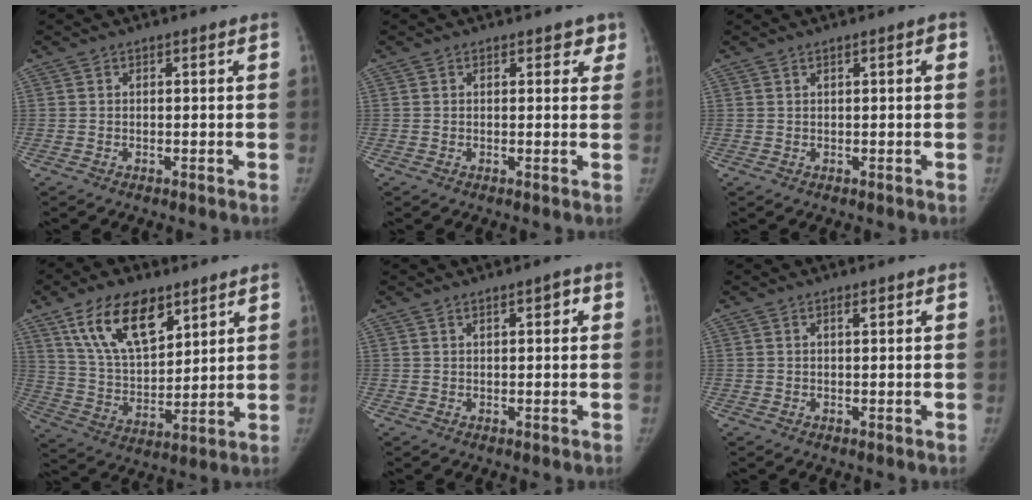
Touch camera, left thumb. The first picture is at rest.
{"total": 2.5, "force": [1.6, 1.5, 1.2], "torque": [0.017, -0.005, 0.014]}
{"total": 1.3, "force": [0.5, 0.3, 1.2], "torque": [-0.016, 0.004, 0.007]}
{"total": 16.0, "force": [9.4, 7.9, 10.3], "torque": [-0.147, -0.040, 0.179]}
{"total": 2.2, "force": [1.0, 0.7, 1.8], "torque": [-0.020, -0.001, 0.014]}
{"total": 1.2, "force": [0.7, 0.3, 0.9], "torque": [-0.012, -0.001, 0.010]}